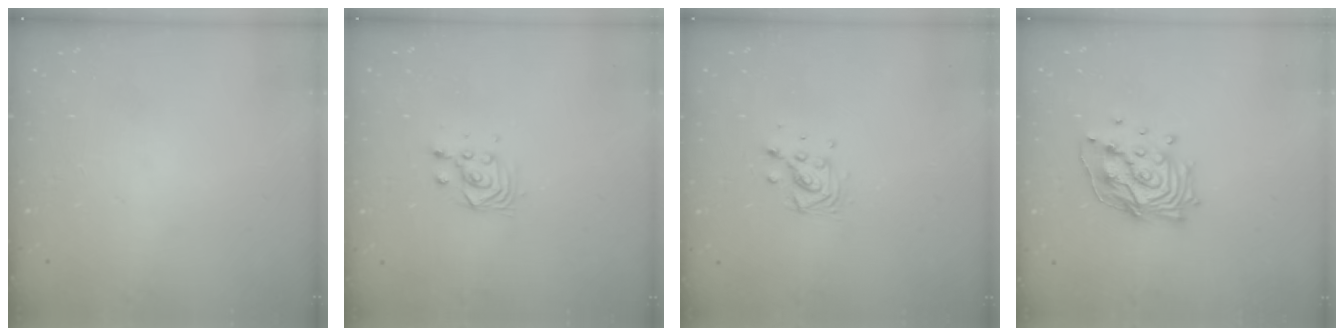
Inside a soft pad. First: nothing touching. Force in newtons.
{"total": 2.8, "press": 2.8, "slide": 0.2}
{"total": 7.7, "press": 7.3, "slide": 2.4}
{"total": 15.0, "press": 14.9, "slide": 2.0}